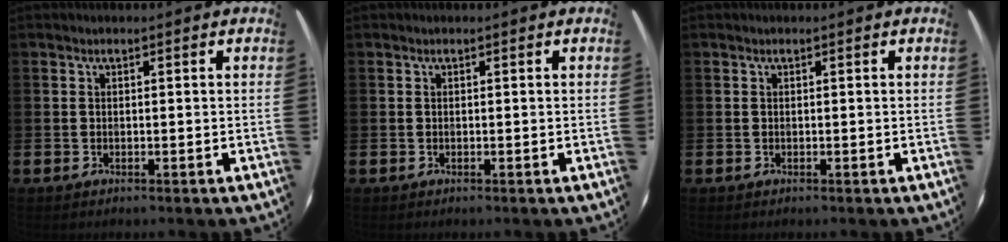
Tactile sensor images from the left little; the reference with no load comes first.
{"total": 0.0}
{"total": 0.0}